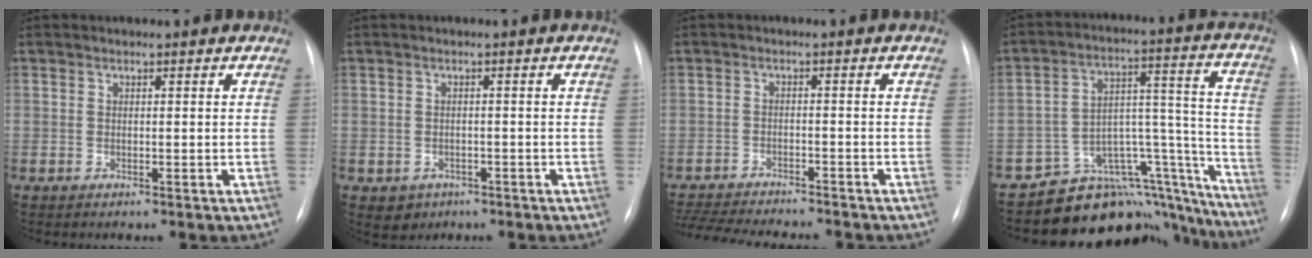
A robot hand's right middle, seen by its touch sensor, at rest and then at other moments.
{"total": 3.1, "force": [-1.6, 2.6, 0.5], "torque": [-0.004, 0.008, -0.015]}
{"total": 14.9, "force": [-13.5, 2.4, 5.9], "torque": [-0.123, -0.015, -0.193]}
{"total": 17.6, "force": [-15.8, 6.8, 4.0], "torque": [-0.016, 0.091, -0.222]}